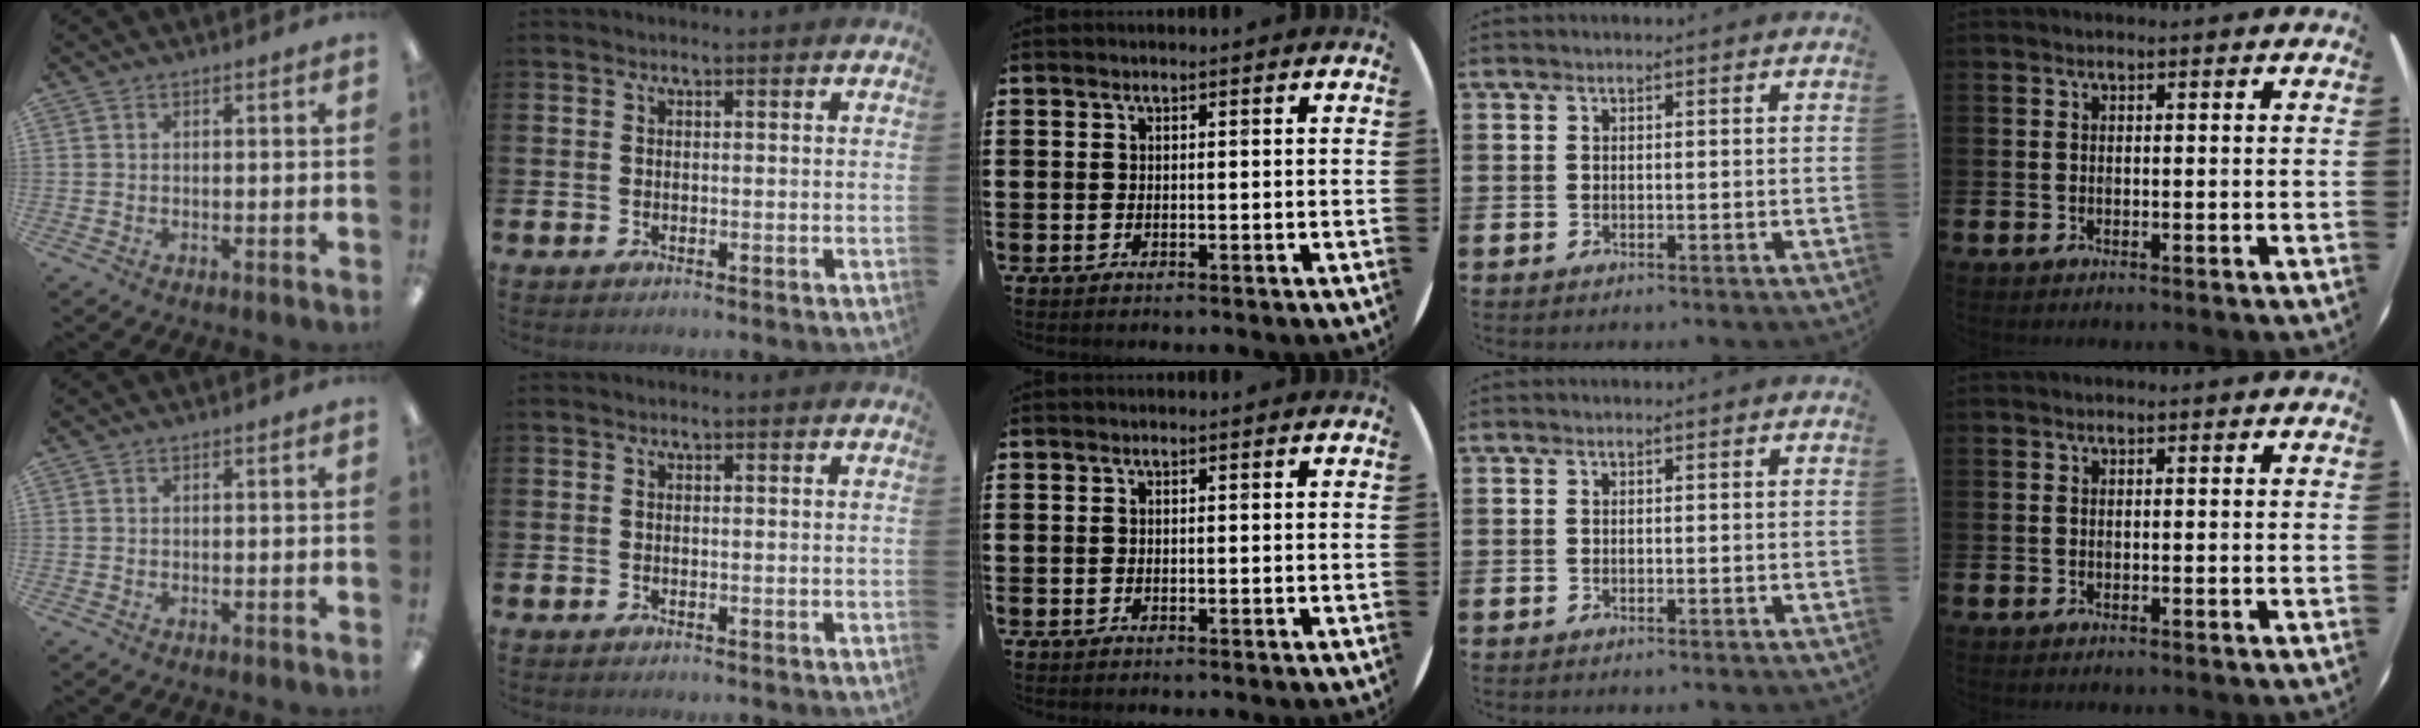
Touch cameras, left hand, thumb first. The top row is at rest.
{}